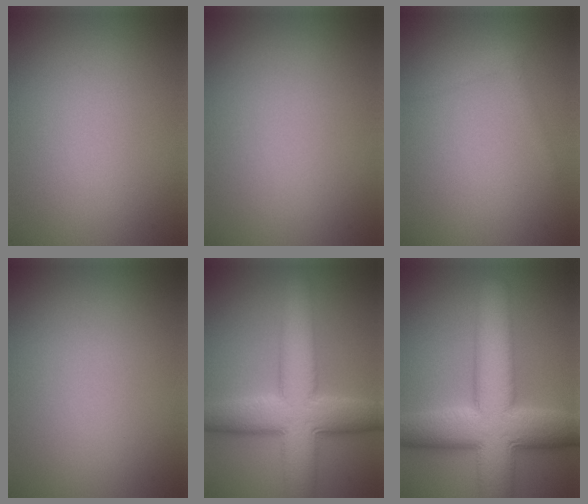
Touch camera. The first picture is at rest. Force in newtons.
{"total": 0.0}
{"total": 1.3, "press": 1.2, "slide": 0.1}
{"total": 0.0}
{"total": 9.7, "press": 9.7, "slide": 0.4}
{"total": 12.2, "press": 12.2, "slide": 0.4}